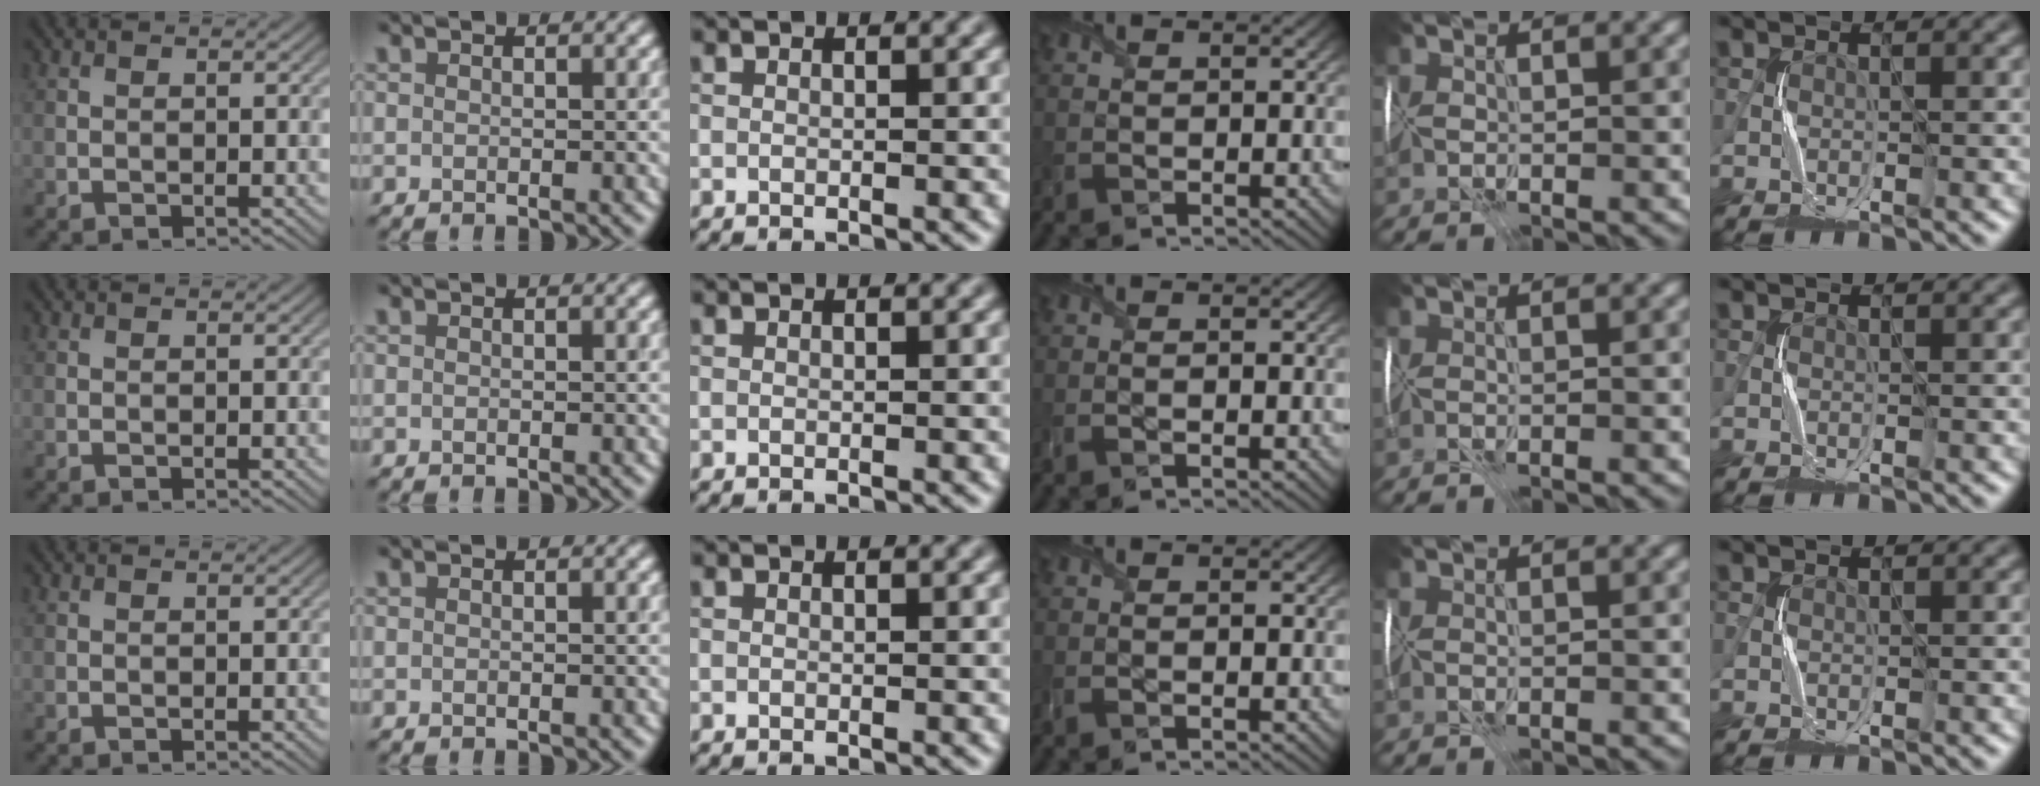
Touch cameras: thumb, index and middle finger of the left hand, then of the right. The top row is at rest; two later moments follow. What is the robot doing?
{"motion": "wrap", "object": "plastic wrap"}